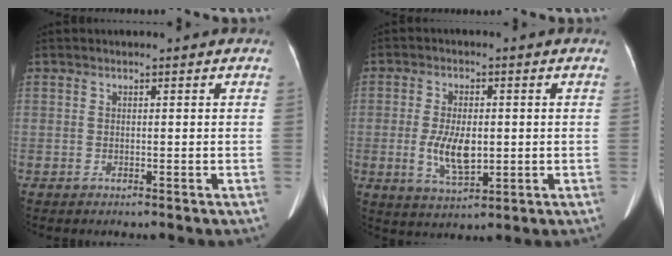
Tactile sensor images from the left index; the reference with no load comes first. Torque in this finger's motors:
{"motor_torque": [0.53, -0.34, 0.16, 0.04]}